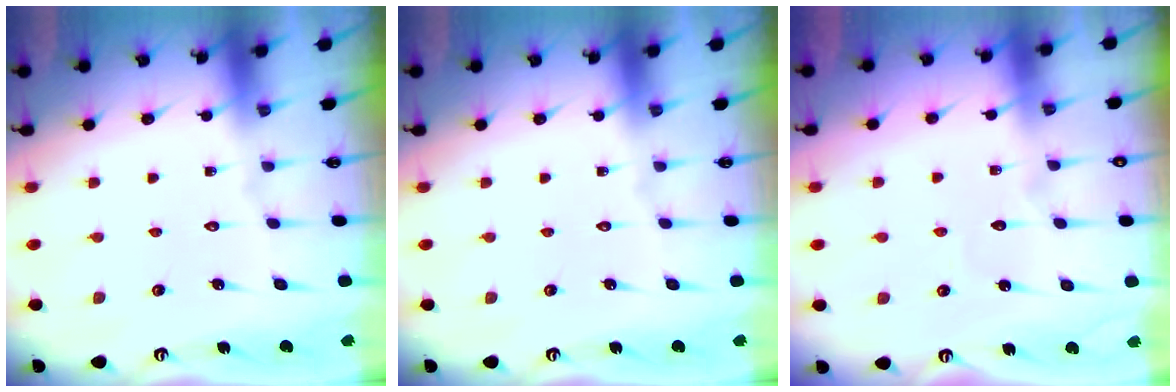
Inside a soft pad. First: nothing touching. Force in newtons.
{"total": 0.0}
{"total": 4.0, "press": 4.0, "slide": 0.3}